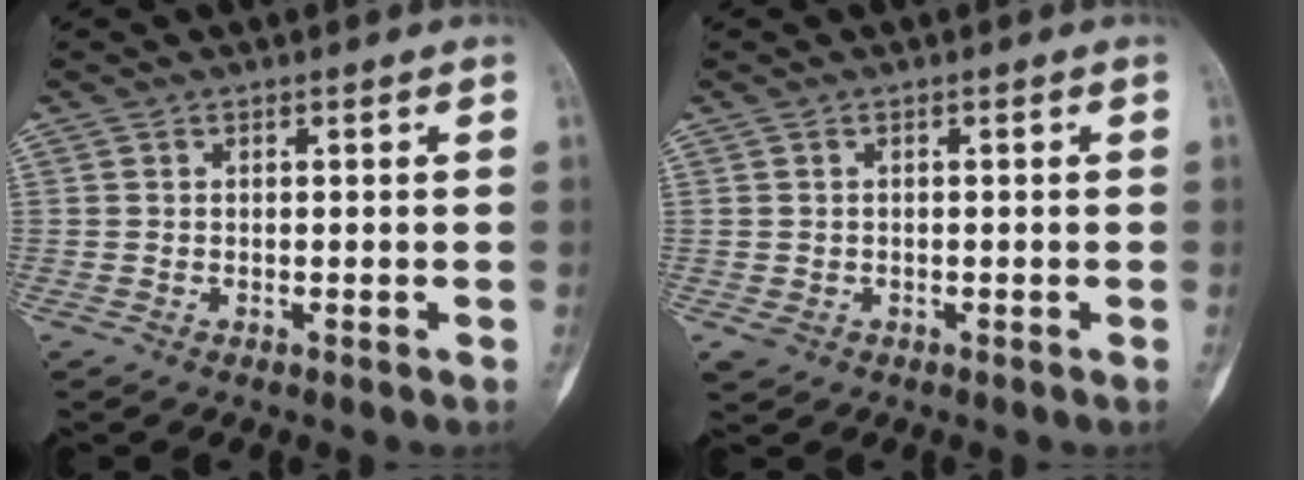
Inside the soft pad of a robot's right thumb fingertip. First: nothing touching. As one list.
[{"total": 1.6, "force": [-0.7, 1.2, 0.8], "torque": [-0.019, 0.002, -0.004]}]